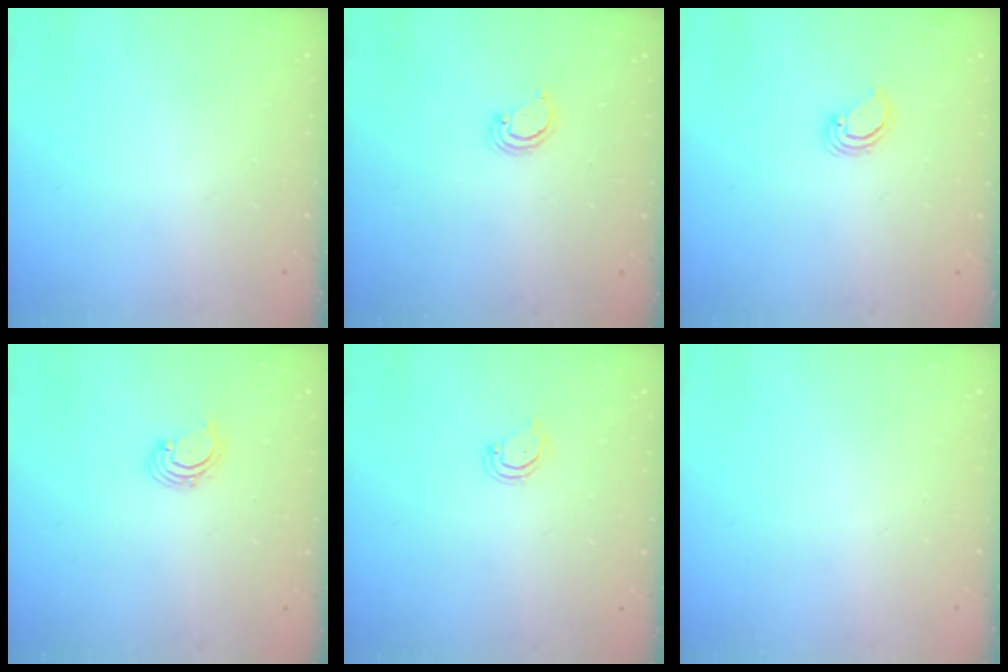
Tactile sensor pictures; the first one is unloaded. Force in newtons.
{"total": 2.5, "press": 2.5, "slide": 0.2}
{"total": 2.9, "press": 2.9, "slide": 0.2}
{"total": 1.8, "press": 1.7, "slide": 0.6}
{"total": 3.7, "press": 3.7, "slide": 0.3}
{"total": 0.0}